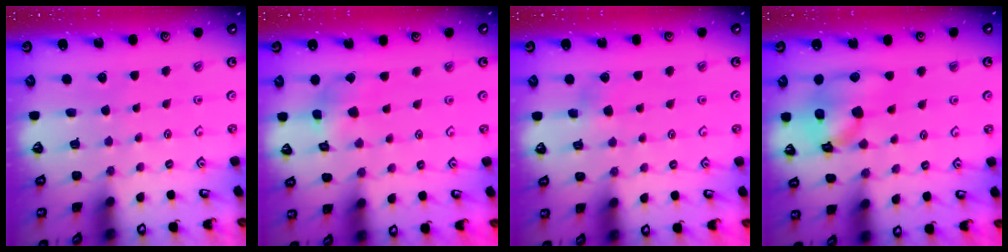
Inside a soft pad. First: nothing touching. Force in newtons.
{"total": 4.6, "press": 4.6, "slide": 0.5}
{"total": 3.4, "press": 3.3, "slide": 0.3}
{"total": 14.4, "press": 14.3, "slide": 2.1}